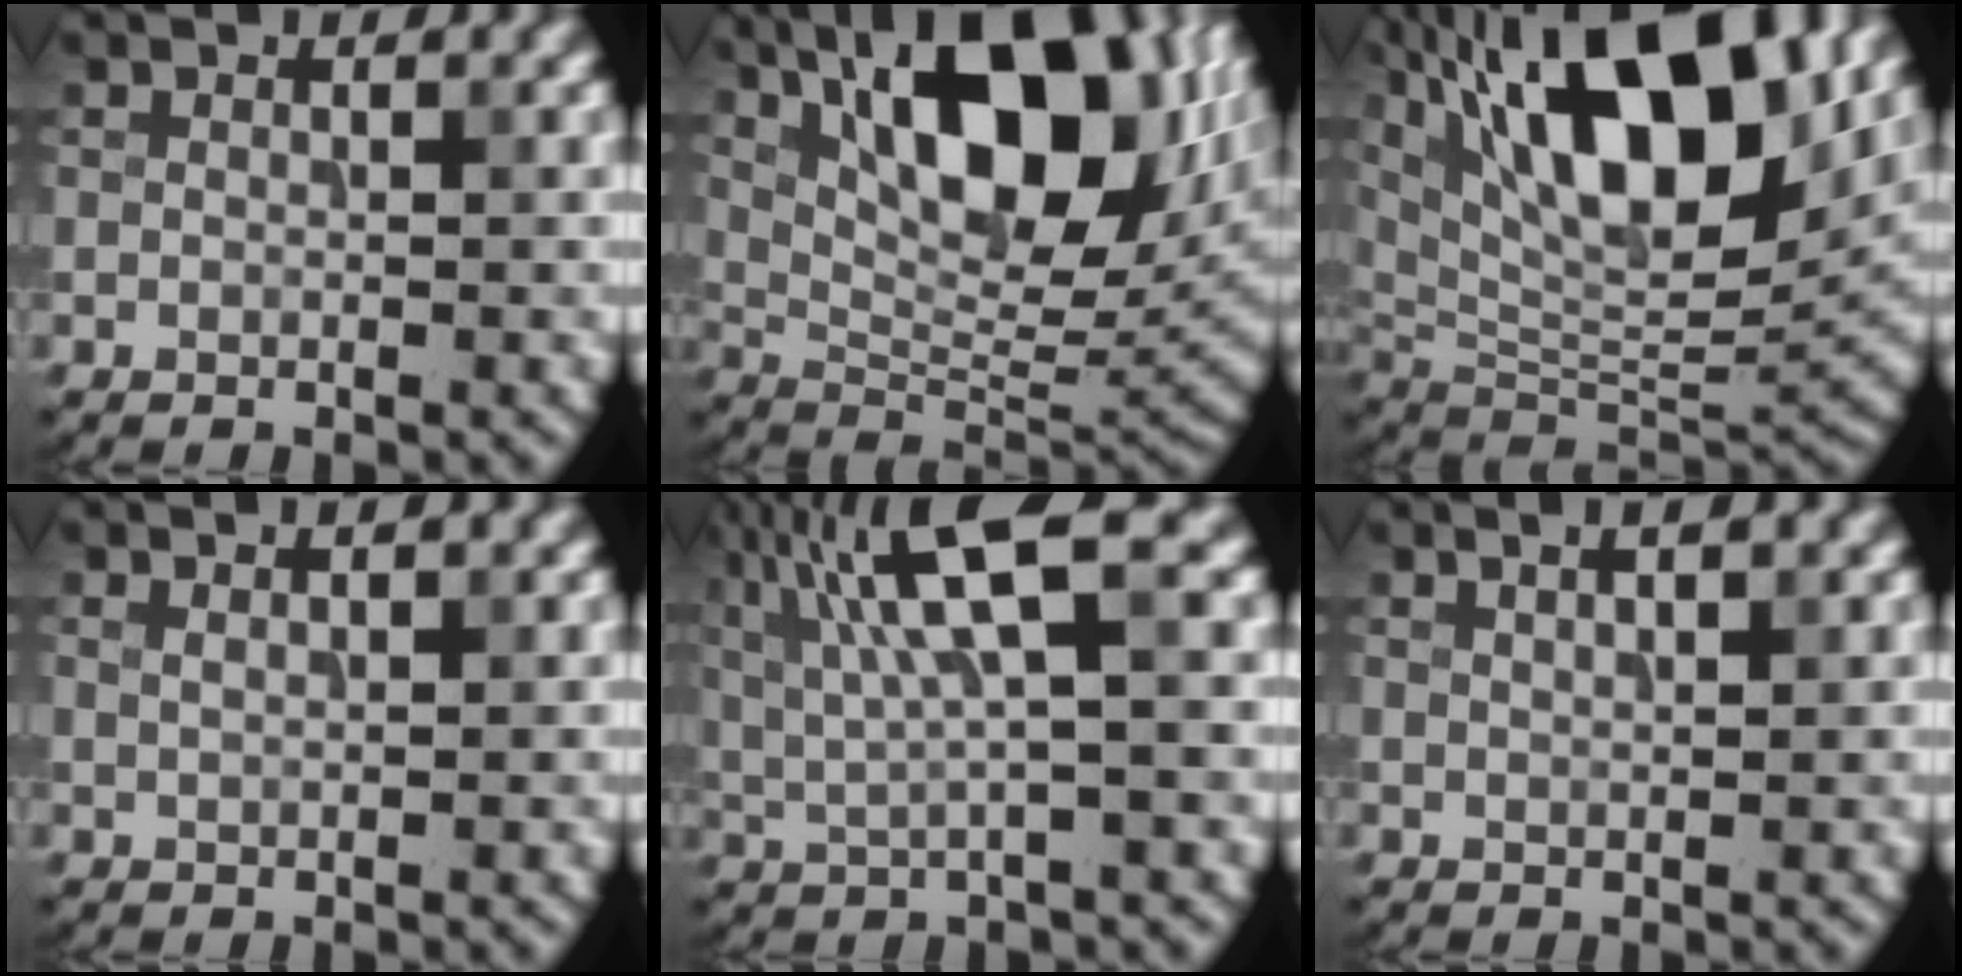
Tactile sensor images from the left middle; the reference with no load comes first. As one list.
[{"total": 15.0, "force": [6.1, 6.5, 12.1], "torque": [-0.183, 0.008, 0.102]}, {"total": 16.3, "force": [7.2, 6.4, 13.1], "torque": [-0.217, 0.017, 0.120]}, {"total": 1.3, "force": [0.8, 0.4, 0.9], "torque": [-0.009, 0.000, 0.007]}, {"total": 8.3, "force": [2.6, 1.6, 7.7], "torque": [-0.156, 0.013, 0.049]}, {"total": 3.2, "force": [1.8, 1.3, 2.2], "torque": [-0.010, 0.018, -0.003]}]